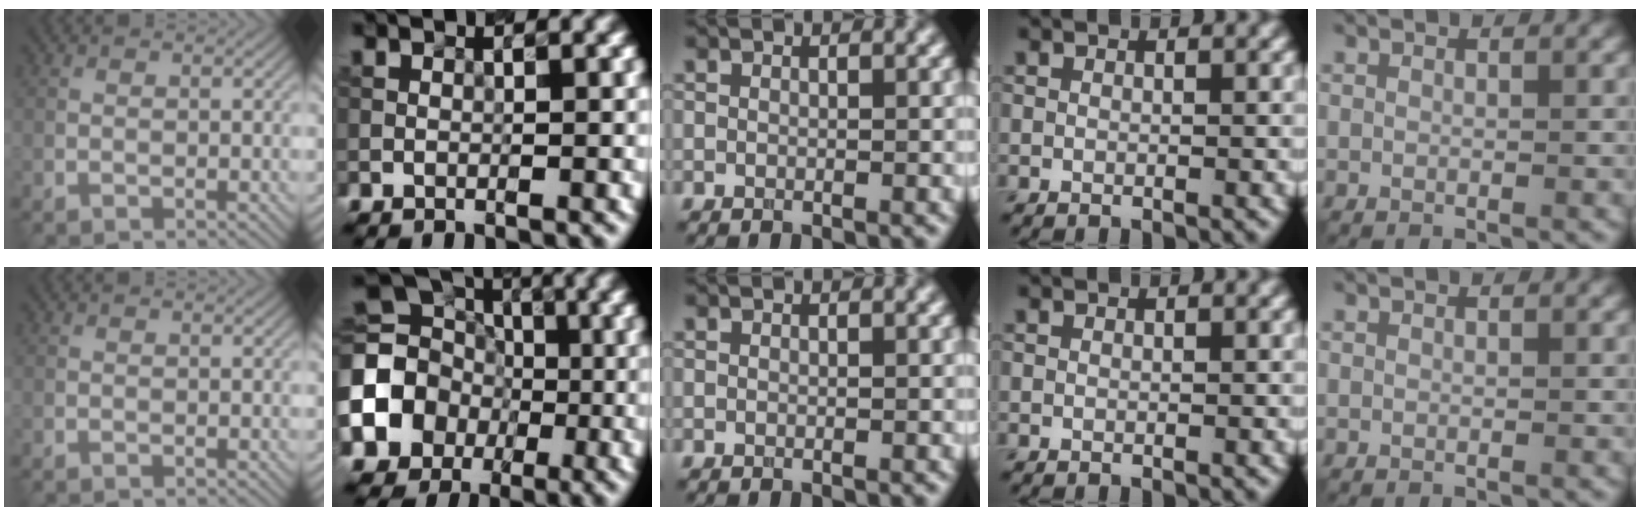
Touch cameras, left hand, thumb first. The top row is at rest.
{"index": {"total": 13.0, "force": [-2.3, 11.5, 5.7], "torque": [-0.132, -0.014, -0.071]}}